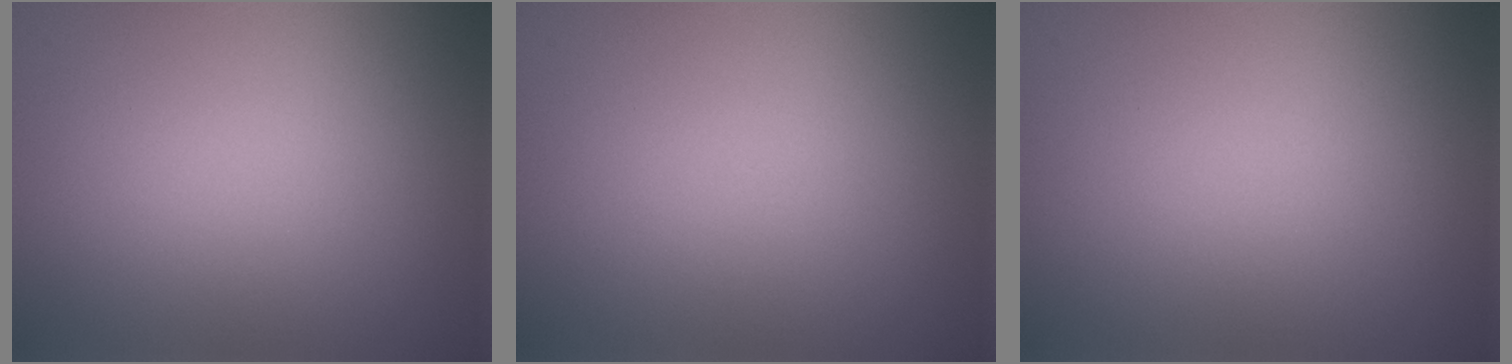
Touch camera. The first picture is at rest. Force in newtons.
{"total": 0.0}
{"total": 0.0}